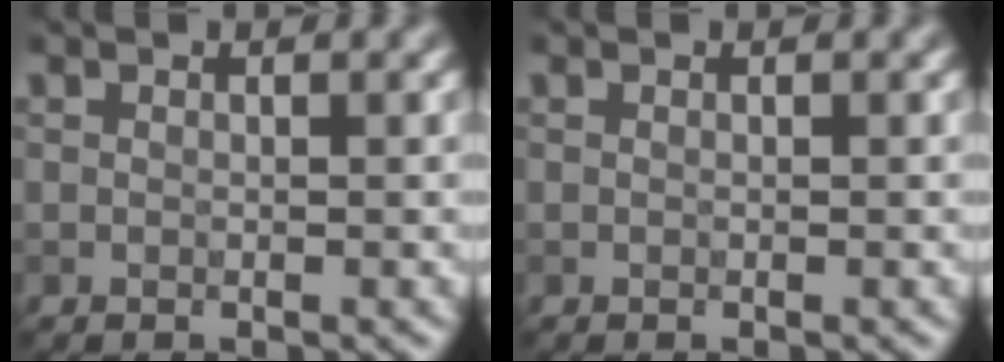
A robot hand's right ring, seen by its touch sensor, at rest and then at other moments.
{"total": 0.0}